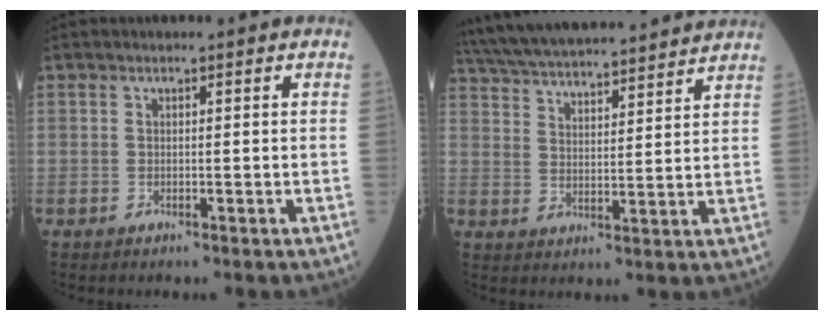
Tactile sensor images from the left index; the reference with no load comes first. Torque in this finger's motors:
{"motor_torque": [0.46, -1.68, 0.30, 0.17]}